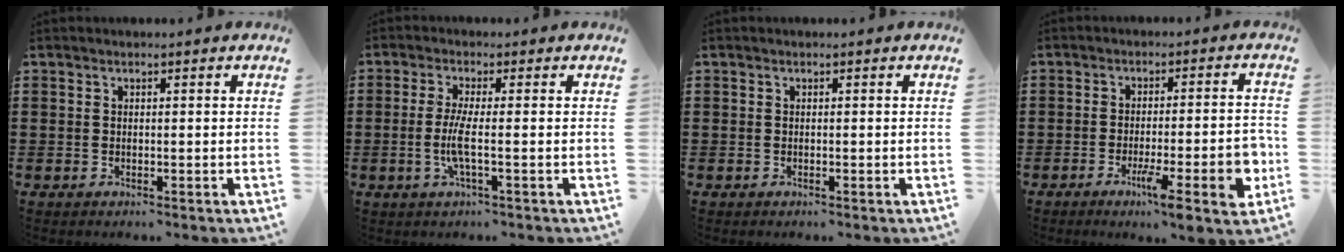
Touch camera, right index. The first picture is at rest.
{"total": 4.5, "force": [-0.9, -0.1, 4.4], "torque": [-0.101, -0.015, -0.026]}
{"total": 0.0}
{"total": 9.0, "force": [-3.0, 1.3, 8.4], "torque": [-0.128, -0.012, -0.047]}